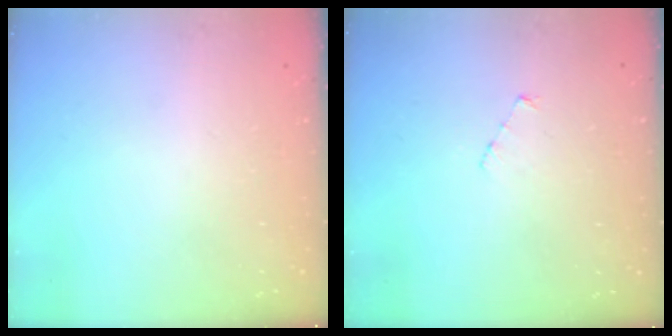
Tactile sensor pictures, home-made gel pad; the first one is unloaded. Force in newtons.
{"total": 3.5, "press": 3.5, "slide": 0.3}